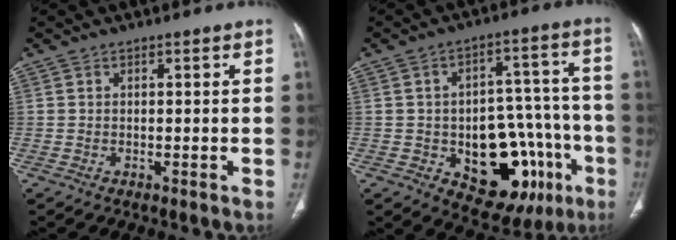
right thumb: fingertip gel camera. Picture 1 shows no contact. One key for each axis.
{"total": 20.4, "fx": -7.0, "fy": 12.1, "fz": 14.8, "tx": -0.154, "ty": 0.045, "tz": -0.075}